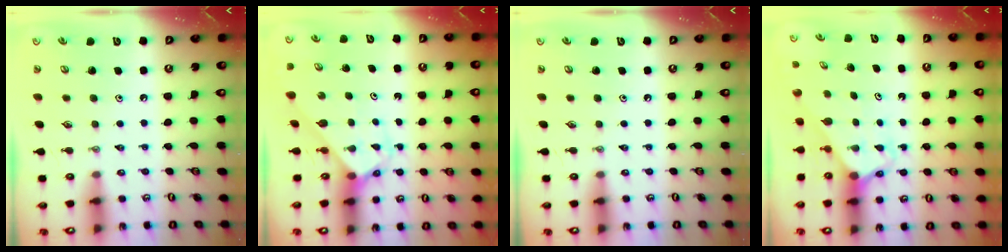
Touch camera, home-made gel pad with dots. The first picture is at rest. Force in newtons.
{"total": 3.0, "press": 3.0, "slide": 0.2}
{"total": 0.0}
{"total": 2.4, "press": 2.4, "slide": 0.1}